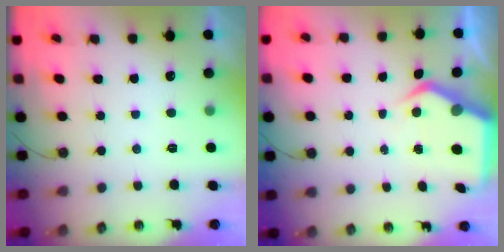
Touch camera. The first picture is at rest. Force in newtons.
{"total": 5.7, "press": 5.7, "slide": 0.6}